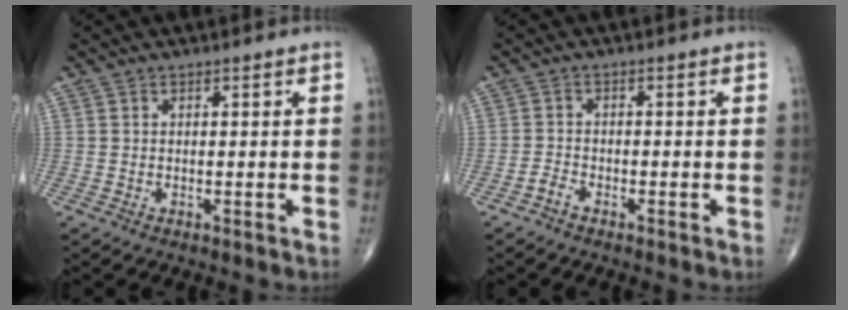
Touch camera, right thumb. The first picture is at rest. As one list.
[{"total": 1.5, "force": [-1.3, 0.5, 0.6], "torque": [-0.014, 0.008, -0.026]}]